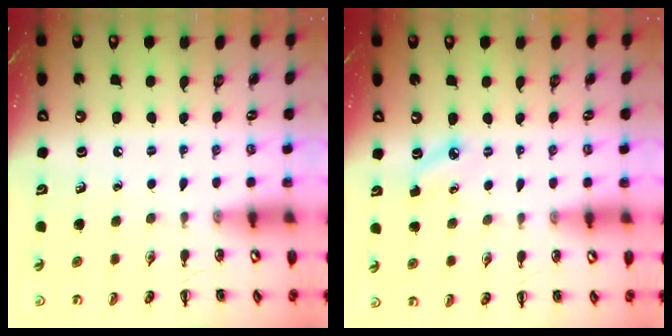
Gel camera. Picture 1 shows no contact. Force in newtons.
{"total": 5.0, "press": 4.7, "slide": 1.6}